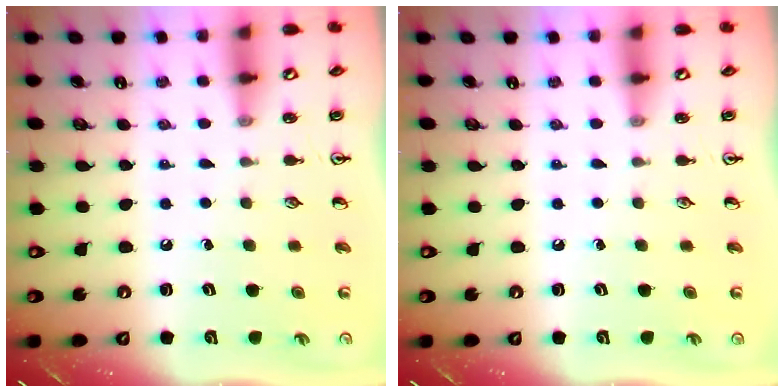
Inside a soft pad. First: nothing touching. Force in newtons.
{"total": 0.0}